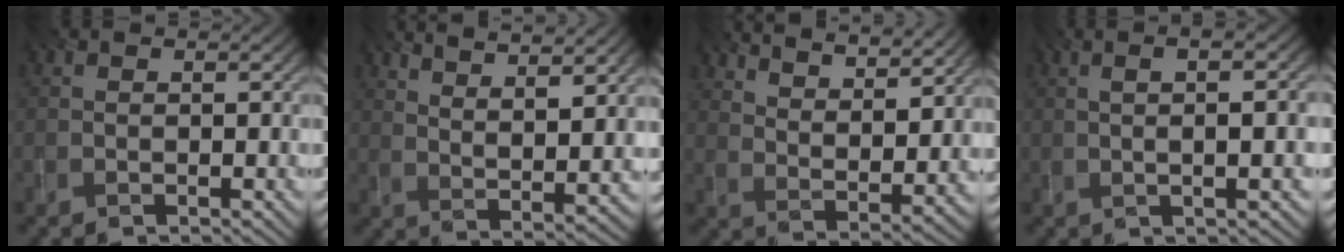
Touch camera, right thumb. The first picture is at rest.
{"total": 10.4, "force": [7.4, 2.1, 7.1], "torque": [-0.112, 0.007, 0.101]}
{"total": 11.4, "force": [9.0, 3.1, 6.4], "torque": [-0.114, -0.018, 0.129]}
{"total": 5.6, "force": [0.3, 0.5, 5.6], "torque": [-0.080, 0.016, -0.002]}